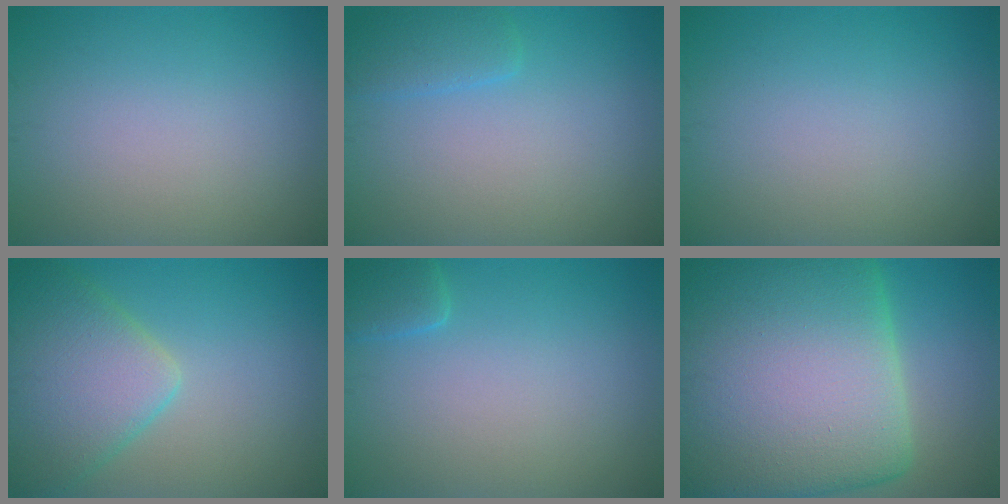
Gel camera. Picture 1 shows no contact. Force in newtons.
{"total": 2.0, "press": 2.0, "slide": 0.2}
{"total": 0.0}
{"total": 6.7, "press": 6.7, "slide": 0.3}
{"total": 1.6, "press": 1.6, "slide": 0.2}
{"total": 24.4, "press": 24.3, "slide": 0.7}